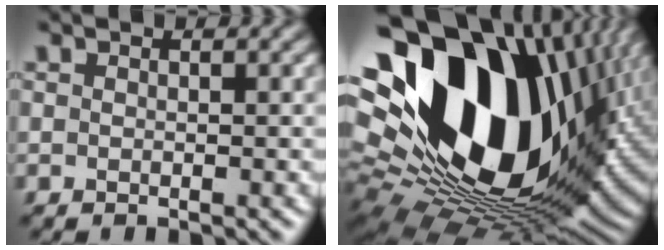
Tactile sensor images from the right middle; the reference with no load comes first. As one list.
[{"total": 21.2, "force": [5.0, 14.2, 15.0], "torque": [-0.292, -0.013, 0.102]}]